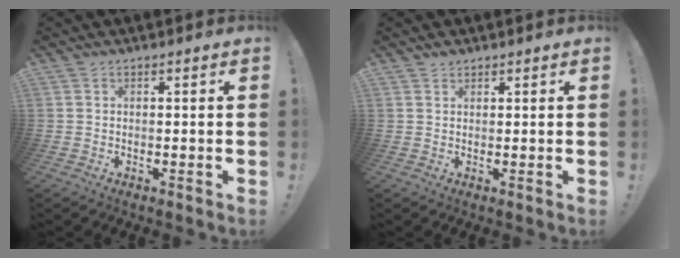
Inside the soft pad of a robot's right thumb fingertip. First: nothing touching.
{"total": 1.4, "force": [1.1, 0.8, 0.3], "torque": [-0.003, -0.002, 0.022]}